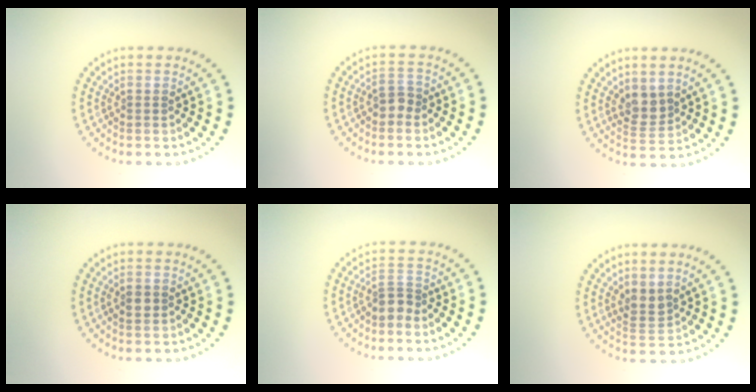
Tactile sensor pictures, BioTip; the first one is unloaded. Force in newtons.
{"total": 1.5, "press": 1.3, "slide": 0.6}
{"total": 2.1, "press": 1.8, "slide": 1.1}
{"total": 1.3, "press": 1.3, "slide": 0.1}
{"total": 2.0, "press": 1.6, "slide": 1.2}
{"total": 1.9, "press": 1.5, "slide": 1.0}